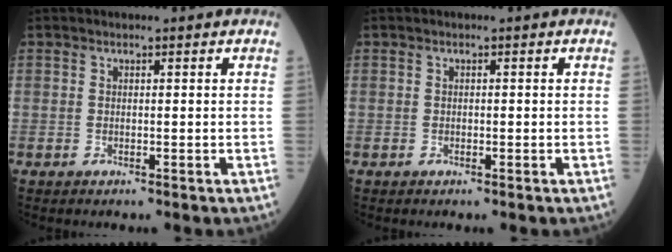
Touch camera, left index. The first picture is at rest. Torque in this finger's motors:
{"motor_torque": [0.04, 0.16, -0.03, -0.01]}